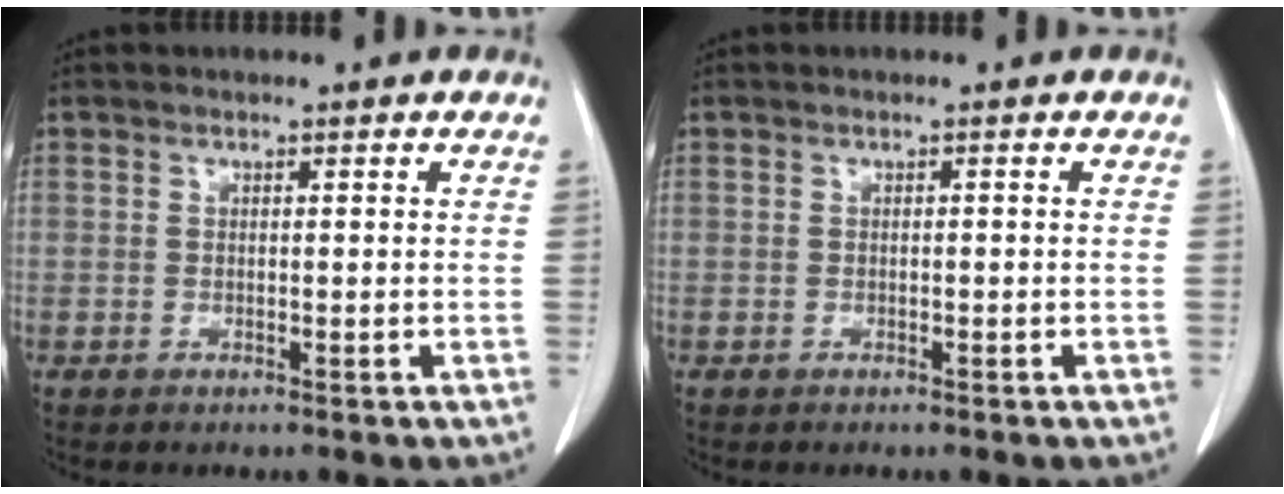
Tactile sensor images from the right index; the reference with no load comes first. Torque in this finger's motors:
{"motor_torque": [0.00, 0.00, 0.00, 0.00]}